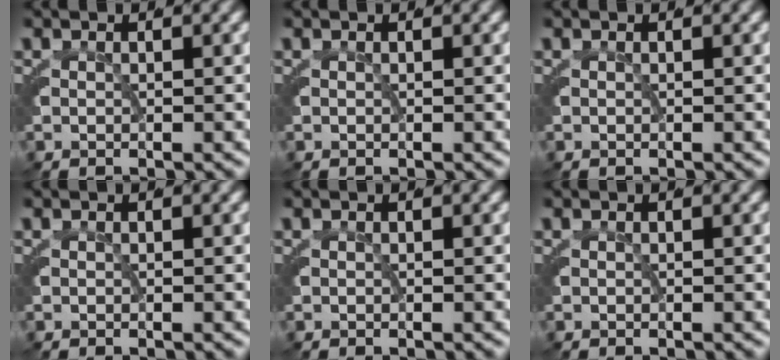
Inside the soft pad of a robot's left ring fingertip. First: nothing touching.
{"total": 0.0}
{"total": 0.0}
{"total": 0.0}
{"total": 0.0}
{"total": 0.0}